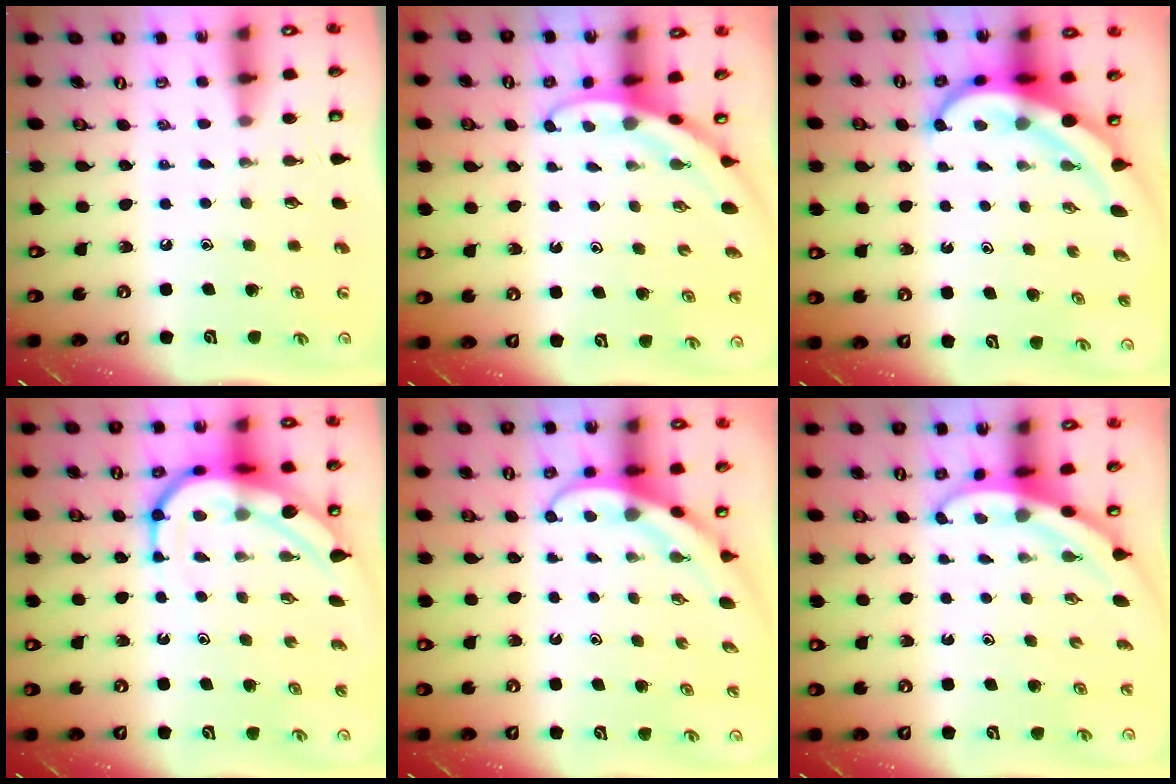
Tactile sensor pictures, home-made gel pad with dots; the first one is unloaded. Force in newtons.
{"total": 2.7, "press": 2.7, "slide": 0.0}
{"total": 8.1, "press": 8.1, "slide": 1.1}
{"total": 11.1, "press": 11.0, "slide": 1.2}
{"total": 3.8, "press": 3.8, "slide": 0.3}
{"total": 3.0, "press": 3.0, "slide": 0.1}